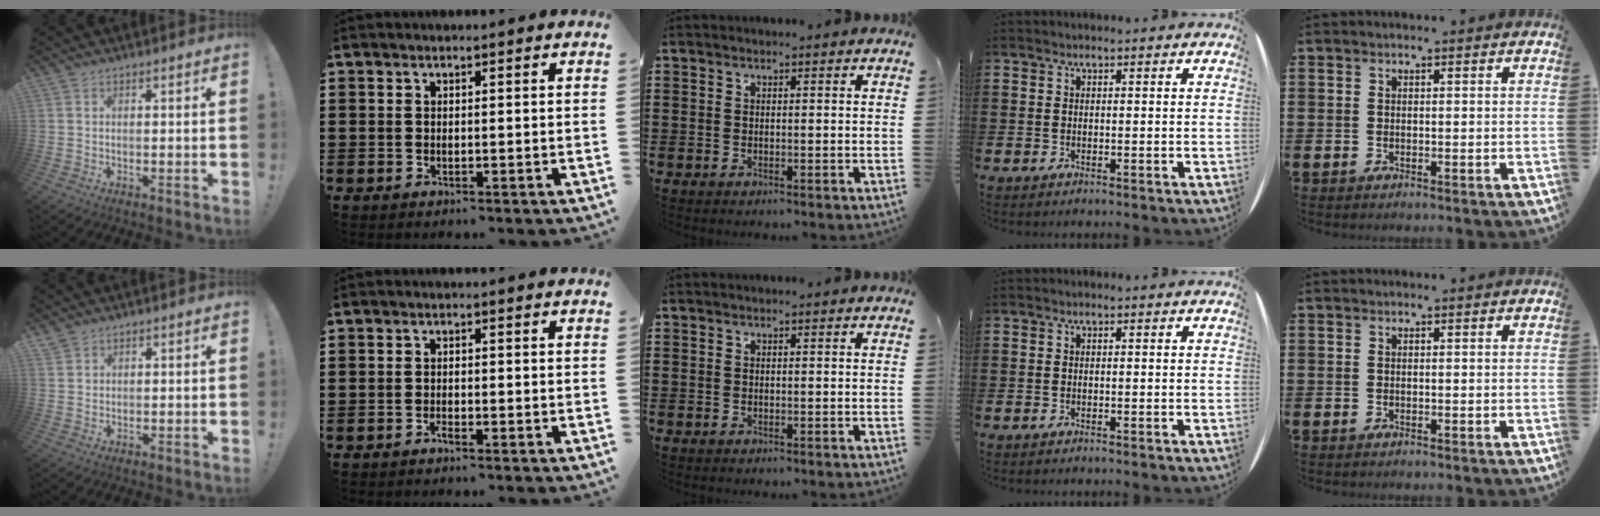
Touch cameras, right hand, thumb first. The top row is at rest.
{"thumb": {"total": 1.4, "force": [1.3, 0.5, 0.3], "torque": [0.001, -0.011, 0.023]}, "index": {"total": 0.9, "force": [-0.7, 0.2, 0.5], "torque": [-0.013, -0.003, -0.013]}}